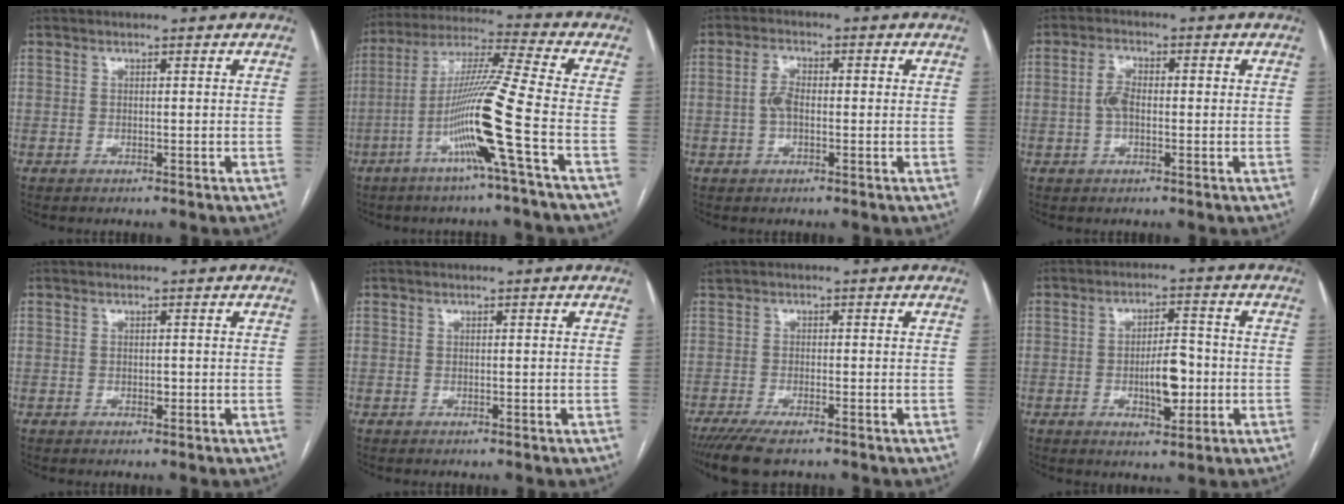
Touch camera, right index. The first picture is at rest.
{"total": 13.9, "force": [-5.0, -2.4, 12.8], "torque": [-0.246, -0.007, -0.102]}
{"total": 3.8, "force": [-0.1, 1.9, 3.2], "torque": [-0.073, 0.017, -0.005]}
{"total": 4.0, "force": [-0.1, 2.1, 3.5], "torque": [-0.078, 0.017, -0.004]}
{"total": 0.7, "force": [-0.1, 0.5, 0.5], "torque": [-0.007, 0.001, -0.003]}
{"total": 0.0}
{"total": 6.0, "force": [-4.3, 1.5, 3.8], "torque": [-0.064, -0.016, -0.070]}
{"total": 7.0, "force": [-1.4, 2.6, 6.4], "torque": [-0.106, 0.005, -0.018]}